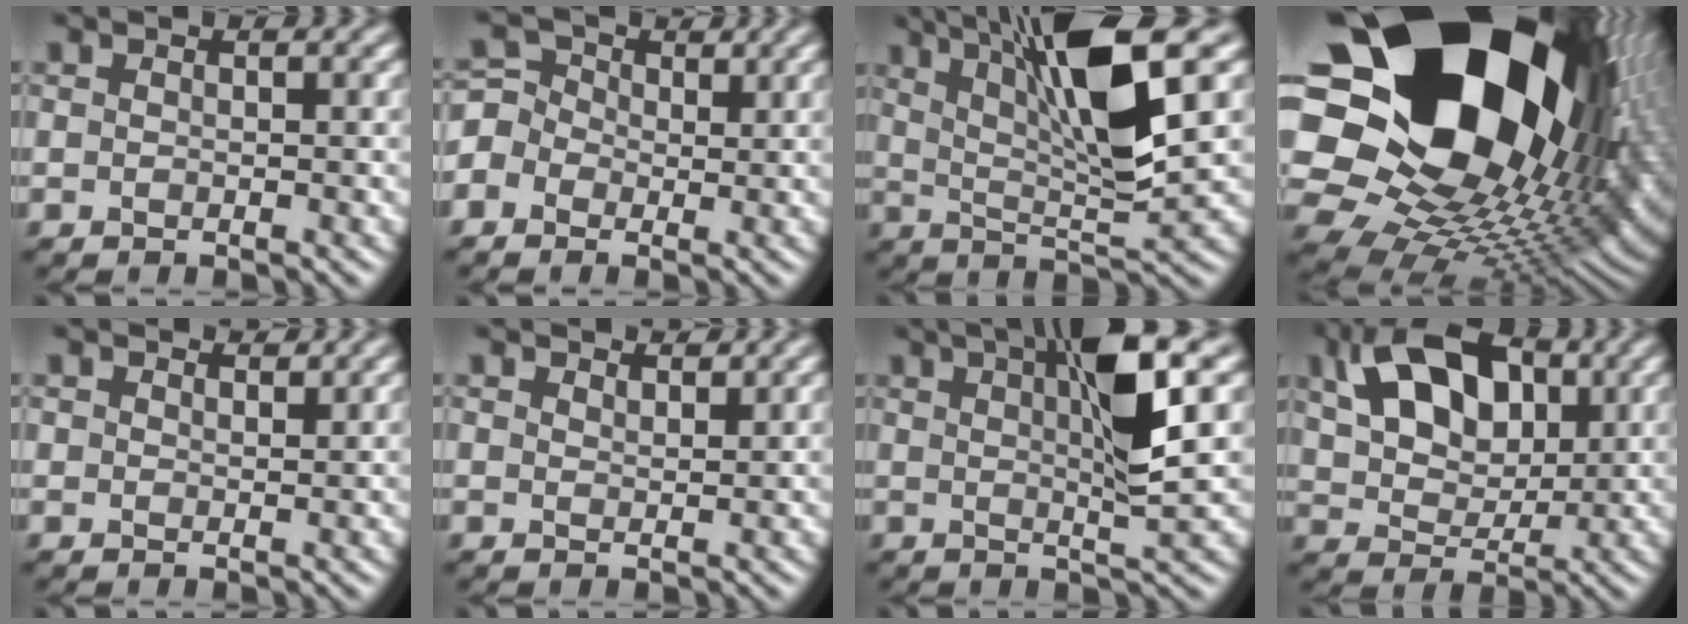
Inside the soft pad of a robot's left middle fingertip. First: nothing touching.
{"total": 3.2, "force": [-0.7, 3.0, 0.8], "torque": [-0.016, 0.019, -0.028]}
{"total": 9.6, "force": [3.9, 2.0, 8.5], "torque": [-0.146, -0.001, 0.070]}
{"total": 23.2, "force": [7.6, 16.1, 15.0], "torque": [-0.285, 0.015, 0.146]}
{"total": 1.3, "force": [1.3, 0.2, -0.1], "torque": [0.001, -0.004, 0.018]}
{"total": 1.6, "force": [1.6, 0.1, -0.1], "torque": [0.003, -0.003, 0.022]}
{"total": 6.8, "force": [2.6, 1.1, 6.2], "torque": [-0.089, 0.009, 0.035]}
{"total": 9.9, "force": [3.9, 6.3, 6.6], "torque": [-0.137, 0.023, 0.060]}